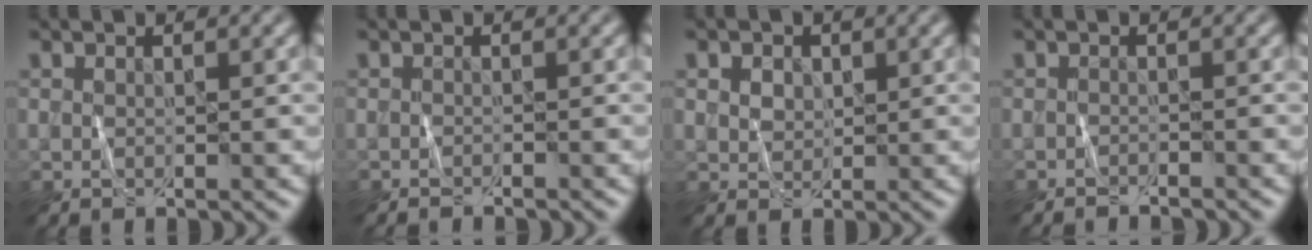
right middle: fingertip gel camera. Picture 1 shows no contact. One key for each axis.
{"total": 1.1, "fx": -1.0, "fy": 0.0, "fz": 0.2, "tx": 0.000, "ty": -0.001, "tz": -0.015}
{"total": 2.7, "fx": 1.5, "fy": 1.9, "fz": 1.2, "tx": -0.031, "ty": 0.008, "tz": 0.026}
{"total": 1.6, "fx": -1.6, "fy": 0.1, "fz": 0.4, "tx": -0.001, "ty": -0.001, "tz": -0.023}